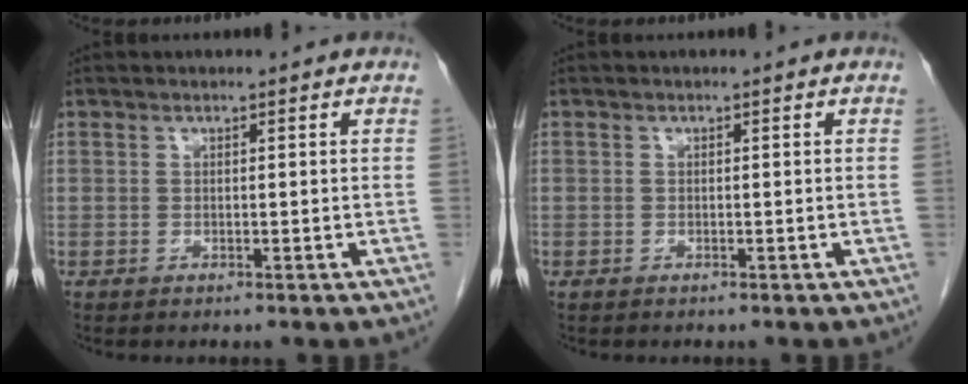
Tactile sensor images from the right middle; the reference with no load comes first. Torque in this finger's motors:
{"motor_torque": [-0.01, -0.20, -0.25, -0.21]}